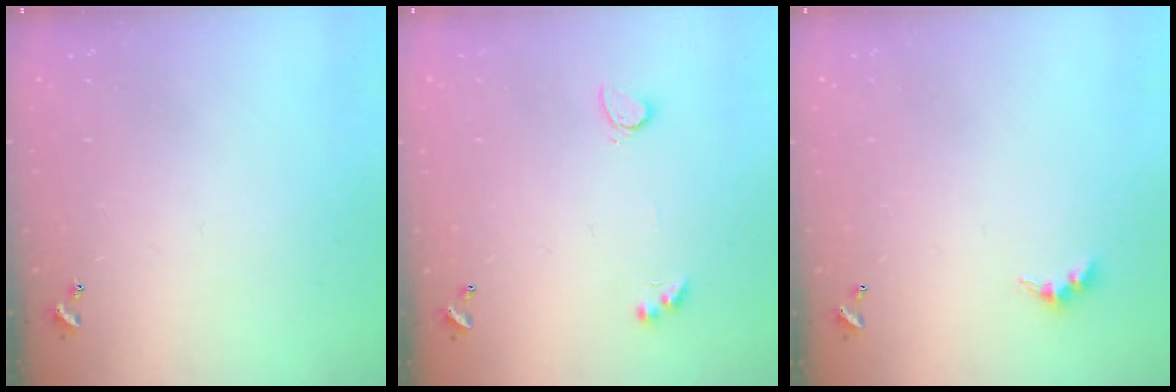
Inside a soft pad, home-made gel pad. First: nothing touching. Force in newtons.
{"total": 2.9, "press": 2.6, "slide": 1.3}
{"total": 3.9, "press": 3.8, "slide": 0.5}